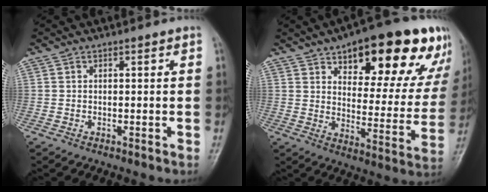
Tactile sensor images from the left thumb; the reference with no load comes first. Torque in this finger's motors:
{"motor_torque": [1.51, 1.54, 1.46, -1.31, 0.26]}